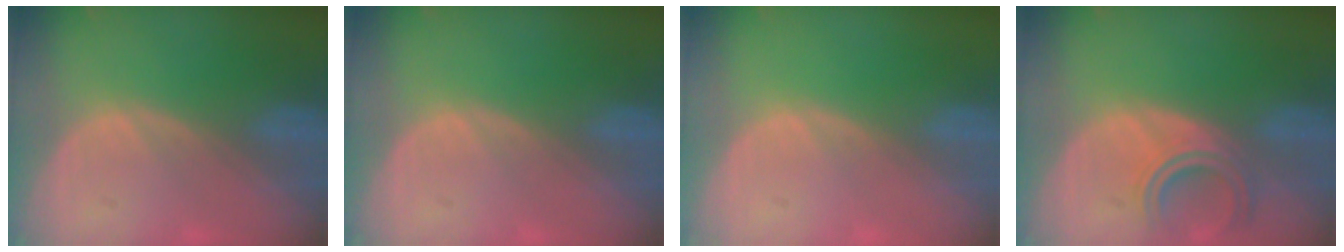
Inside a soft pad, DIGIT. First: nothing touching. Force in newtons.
{"total": 0.0}
{"total": 0.0}
{"total": 5.4, "press": 5.0, "slide": 2.0}